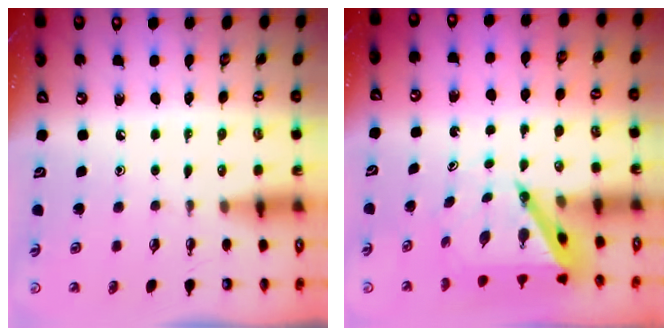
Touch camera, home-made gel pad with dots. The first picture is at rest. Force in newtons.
{"total": 6.1, "press": 6.1, "slide": 0.5}